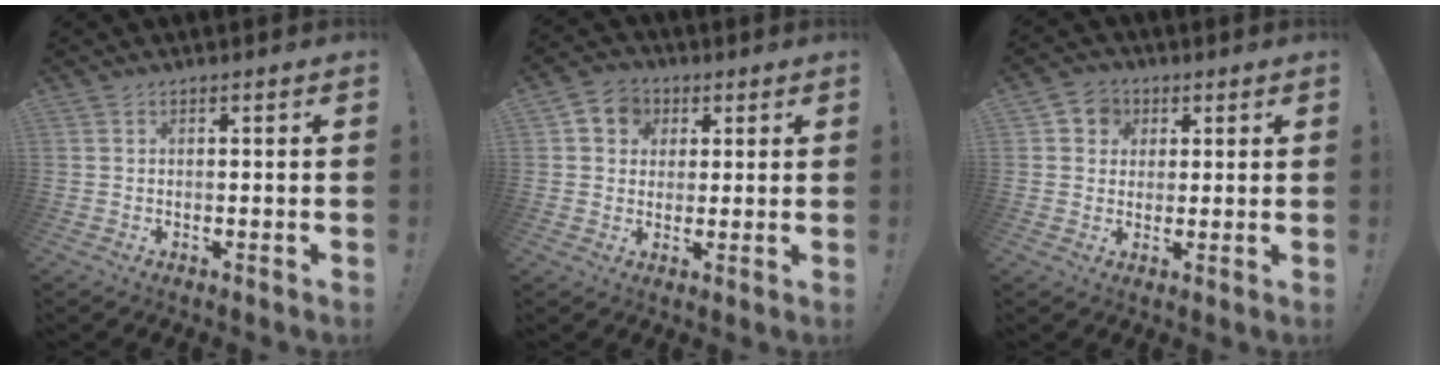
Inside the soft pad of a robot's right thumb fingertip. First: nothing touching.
{"total": 7.2, "force": [1.9, 6.6, 2.3], "torque": [-0.037, 0.004, 0.040]}
{"total": 5.6, "force": [1.2, 5.3, 1.6], "torque": [-0.022, -0.001, 0.024]}